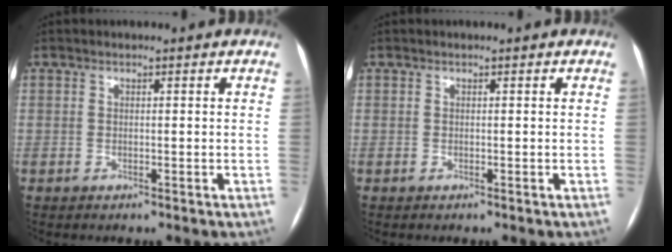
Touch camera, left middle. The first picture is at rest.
{"total": 0.0}